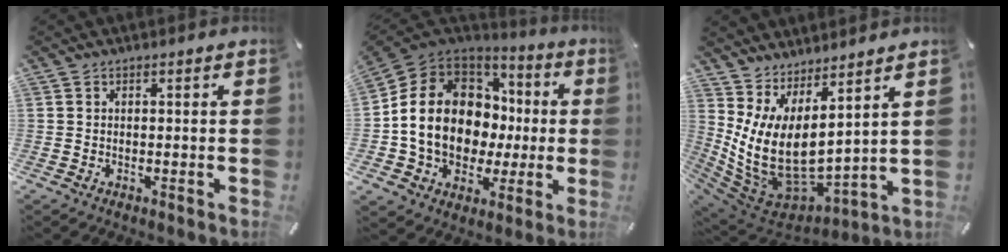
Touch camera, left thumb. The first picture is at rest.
{"total": 16.2, "force": [0.3, 13.2, 9.3], "torque": [-0.195, -0.010, 0.011]}
{"total": 11.8, "force": [2.0, 6.8, 9.4], "torque": [-0.224, -0.059, 0.045]}